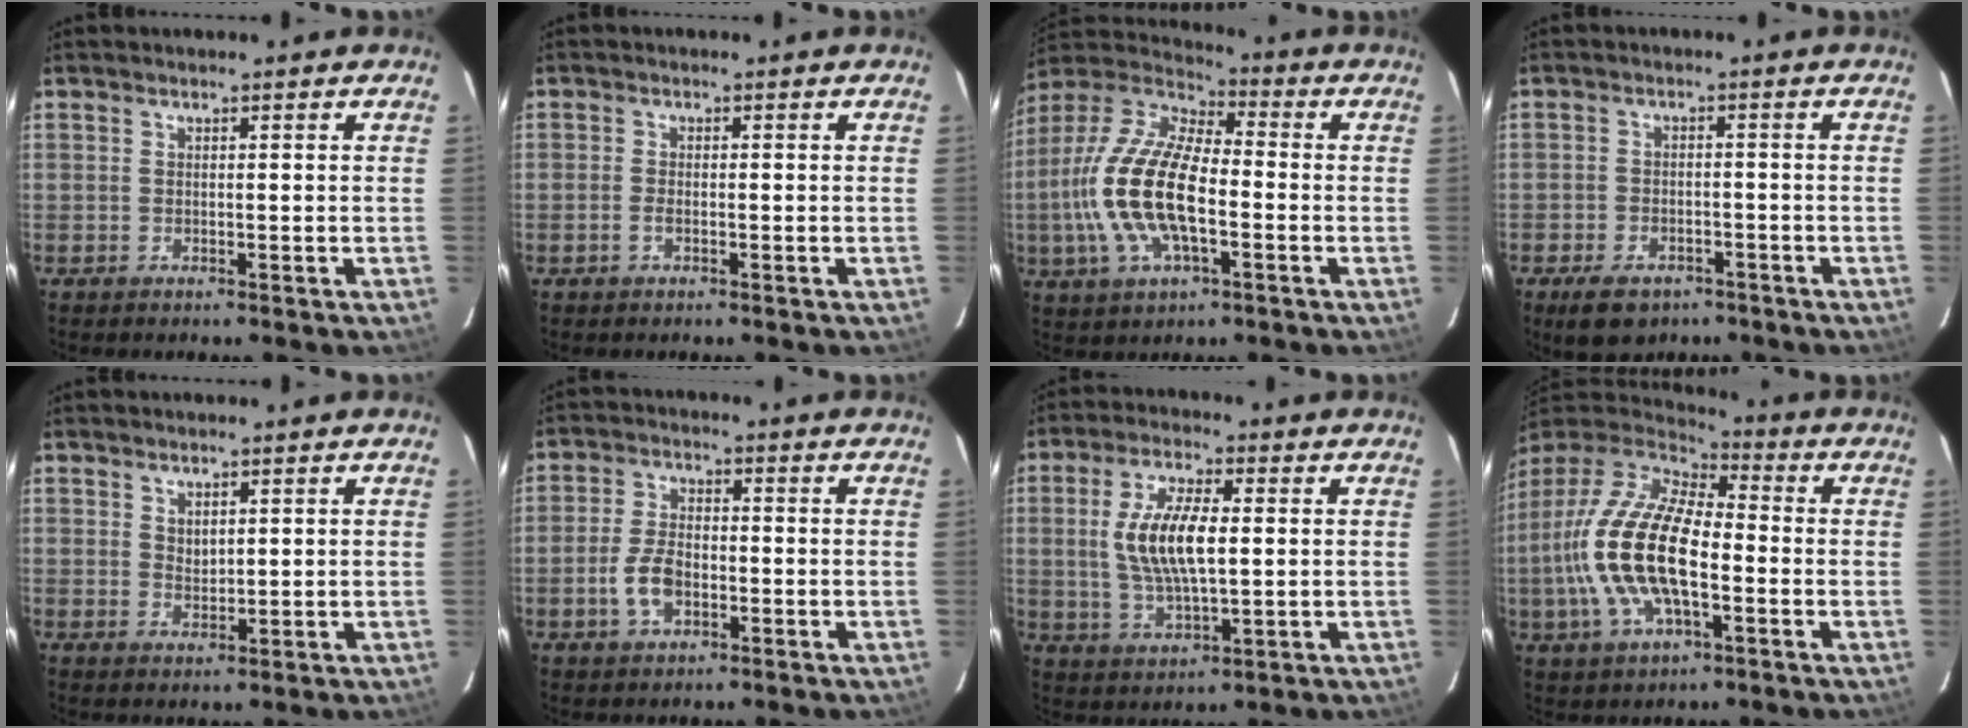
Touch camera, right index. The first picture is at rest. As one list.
[{"total": 1.2, "force": [-0.5, 0.5, 1.0], "torque": [-0.023, 0.000, -0.010]}, {"total": 18.5, "force": [-3.5, 7.8, 16.4], "torque": [-0.345, -0.001, -0.072]}, {"total": 8.2, "force": [-5.5, 4.7, 3.8], "torque": [-0.090, -0.004, -0.077]}, {"total": 2.0, "force": [1.2, 1.3, 1.0], "torque": [-0.013, 0.001, 0.023]}, {"total": 6.2, "force": [-2.0, 3.5, 4.6], "torque": [-0.101, 0.004, -0.034]}, {"total": 11.2, "force": [1.0, 4.5, 10.2], "torque": [-0.201, 0.003, 0.023]}, {"total": 20.5, "force": [-3.7, 9.0, 18.1], "torque": [-0.378, -0.006, -0.076]}]